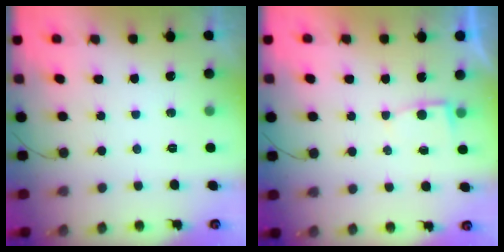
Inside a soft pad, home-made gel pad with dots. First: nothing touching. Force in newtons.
{"total": 2.8, "press": 2.8, "slide": 0.3}